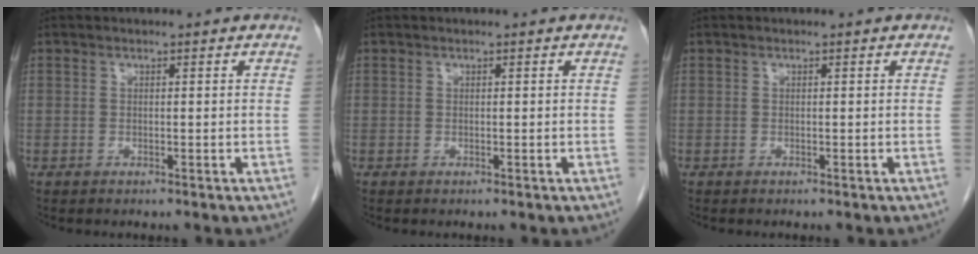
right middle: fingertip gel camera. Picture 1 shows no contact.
{"total": 0.0}
{"total": 0.0}